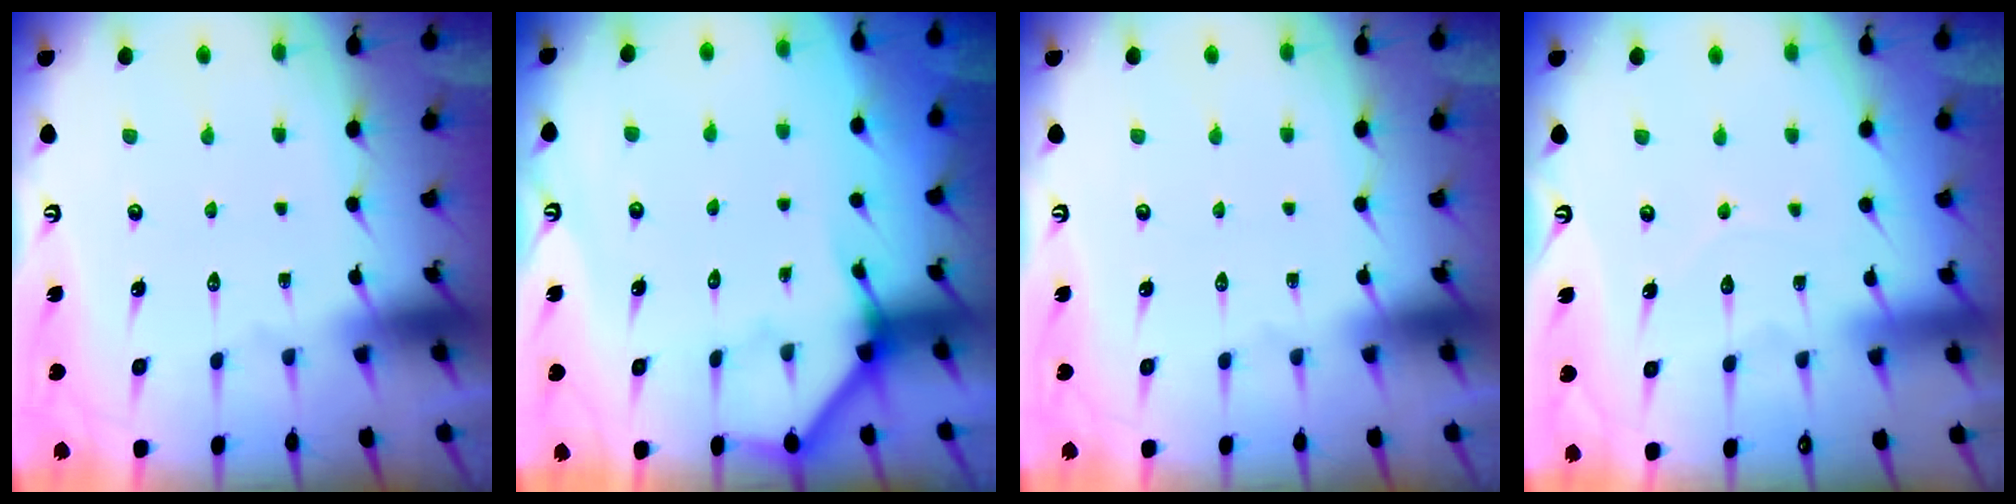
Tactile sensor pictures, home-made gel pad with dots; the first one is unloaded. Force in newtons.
{"total": 3.1, "press": 3.1, "slide": 0.2}
{"total": 0.0}
{"total": 3.7, "press": 3.7, "slide": 0.3}